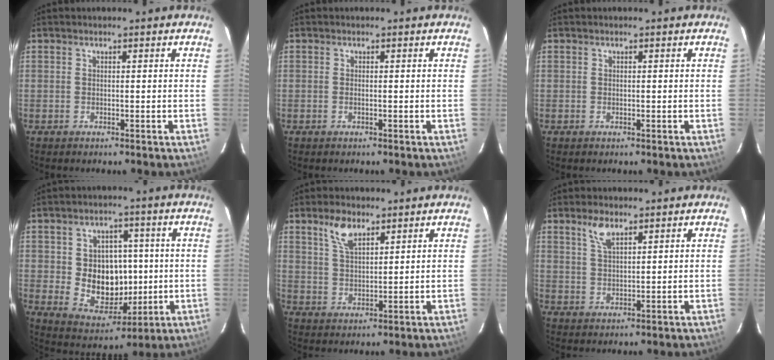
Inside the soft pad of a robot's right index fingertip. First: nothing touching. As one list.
[{"total": 0.6, "force": [-0.1, 0.0, 0.6], "torque": [-0.012, 0.002, -0.003]}, {"total": 0.0}, {"total": 11.5, "force": [-0.1, 9.5, 6.6], "torque": [-0.132, 0.005, 0.019]}, {"total": 5.9, "force": [3.8, 2.6, 3.6], "torque": [-0.067, 0.005, 0.074]}, {"total": 4.2, "force": [2.8, 1.6, 2.7], "torque": [-0.052, 0.004, 0.055]}]